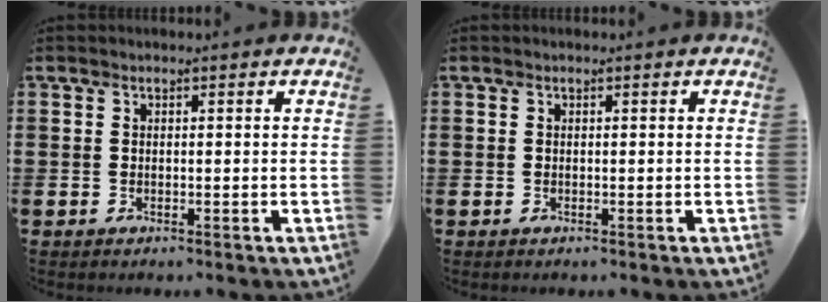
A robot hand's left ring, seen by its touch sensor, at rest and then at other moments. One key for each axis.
{"total": 0.0}